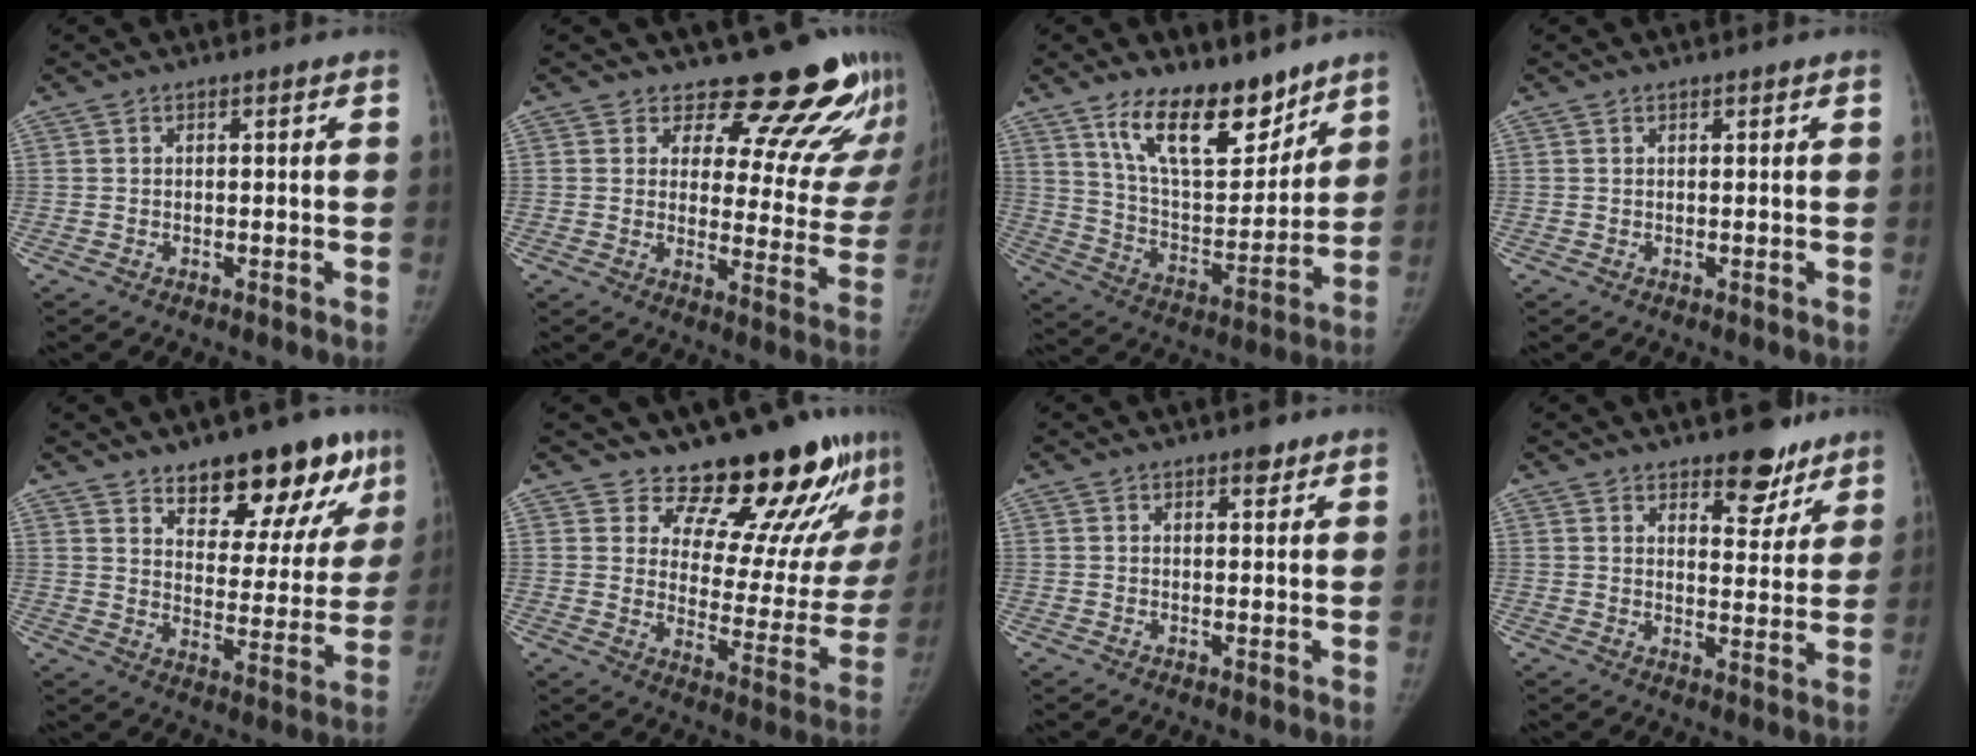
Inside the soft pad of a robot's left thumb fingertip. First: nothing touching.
{"total": 17.1, "force": [14.6, 6.4, 6.0], "torque": [-0.012, -0.115, 0.167]}
{"total": 17.0, "force": [12.0, 7.1, 9.8], "torque": [-0.116, -0.084, 0.215]}
{"total": 0.0}
{"total": 18.1, "force": [12.0, 8.2, 10.8], "torque": [-0.081, -0.069, 0.172]}
{"total": 19.0, "force": [15.6, 6.8, 8.4], "torque": [-0.049, -0.132, 0.208]}
{"total": 1.9, "force": [1.3, 0.9, 1.0], "torque": [-0.003, -0.006, 0.015]}
{"total": 8.7, "force": [6.5, 4.1, 4.2], "torque": [-0.015, -0.042, 0.092]}